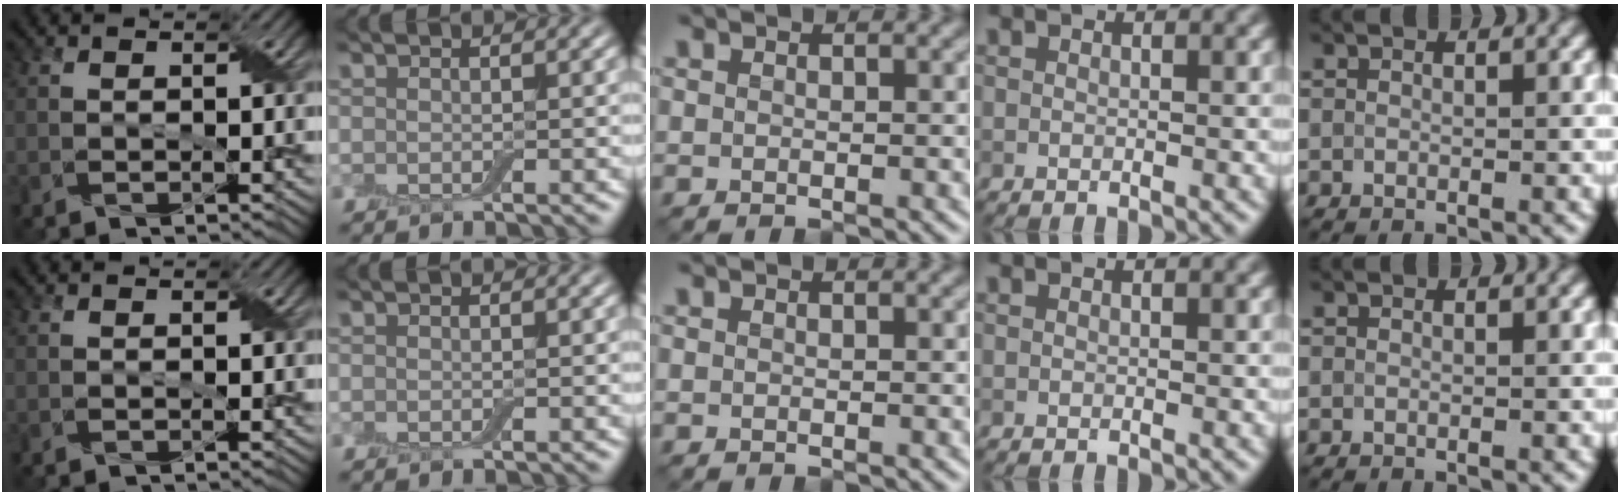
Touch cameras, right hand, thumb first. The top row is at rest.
{}